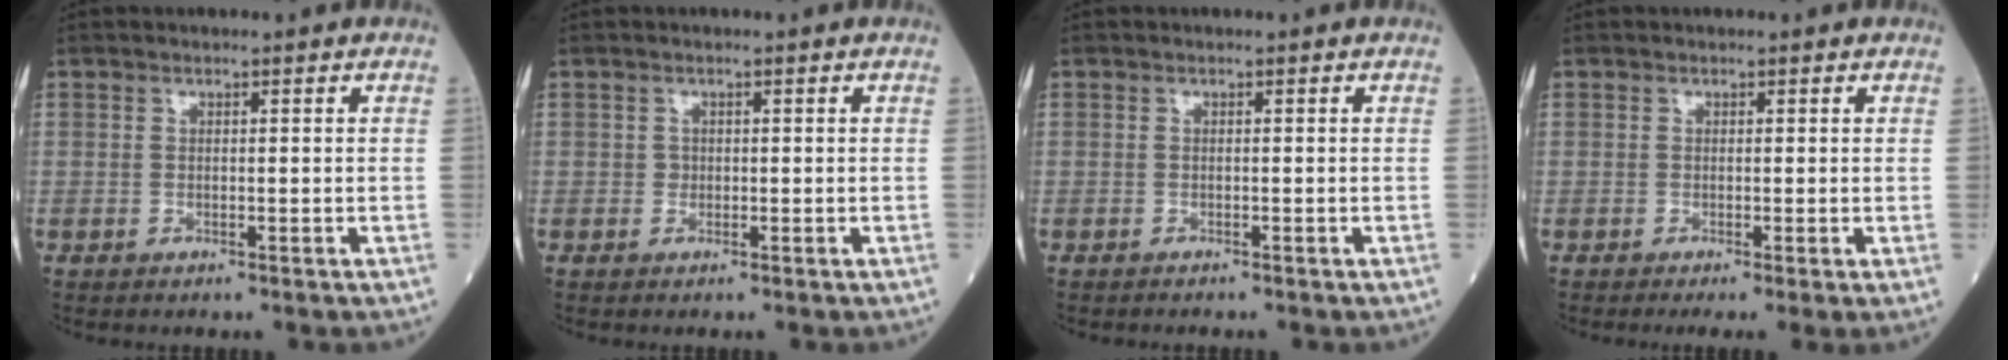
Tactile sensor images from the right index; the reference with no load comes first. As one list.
[{"total": 0.8, "force": [-0.1, 0.7, 0.1], "torque": [0.001, 0.003, -0.003]}, {"total": 0.6, "force": [-0.6, -0.1, 0.2], "torque": [-0.003, 0.000, -0.011]}, {"total": 1.6, "force": [-0.6, 0.1, 1.5], "torque": [-0.022, -0.005, -0.010]}]